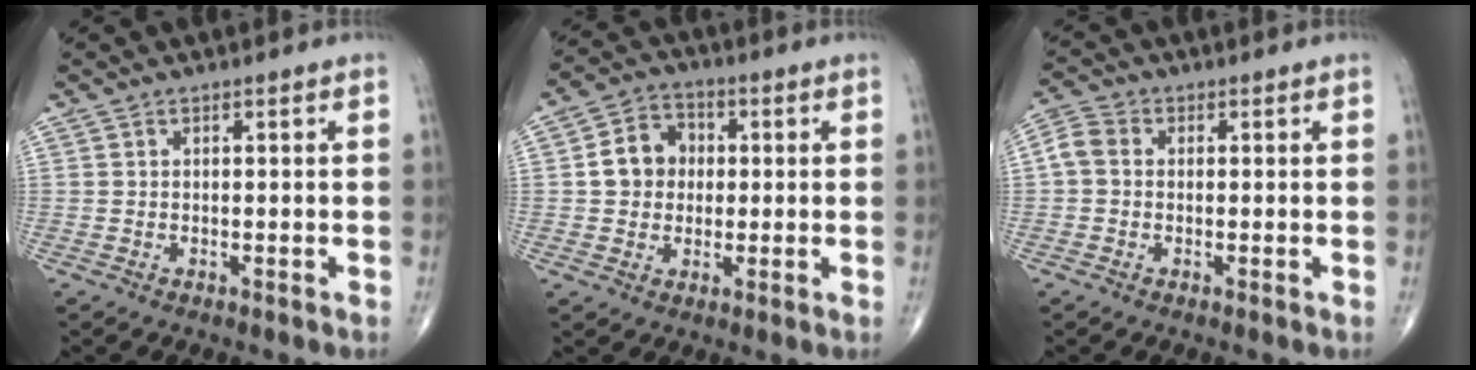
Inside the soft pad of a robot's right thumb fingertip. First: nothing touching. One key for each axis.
{"total": 8.0, "fx": 0.5, "fy": 6.8, "fz": 4.2, "tx": -0.046, "ty": 0.016, "tz": -0.001}
{"total": 4.0, "fx": 0.1, "fy": 3.3, "fz": 2.3, "tx": -0.049, "ty": 0.013, "tz": -0.007}